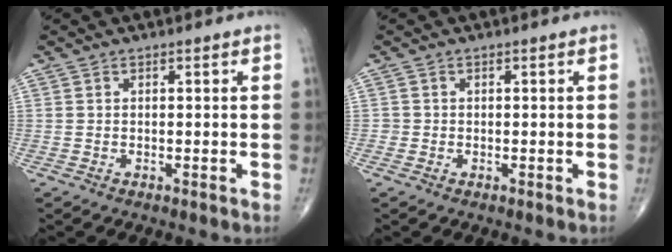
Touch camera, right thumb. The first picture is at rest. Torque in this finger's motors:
{"motor_torque": [-0.01, -0.07, 0.18, 0.12, 0.00]}